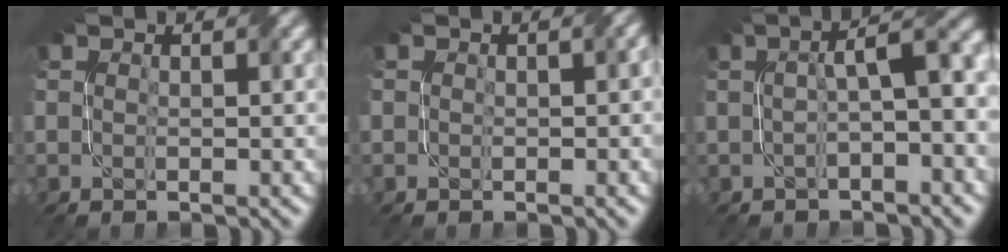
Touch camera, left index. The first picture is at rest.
{"total": 0.9, "force": [0.0, 0.6, 0.7], "torque": [-0.004, 0.004, 0.006]}
{"total": 5.5, "force": [0.3, 1.3, 5.4], "torque": [-0.066, 0.022, 0.004]}